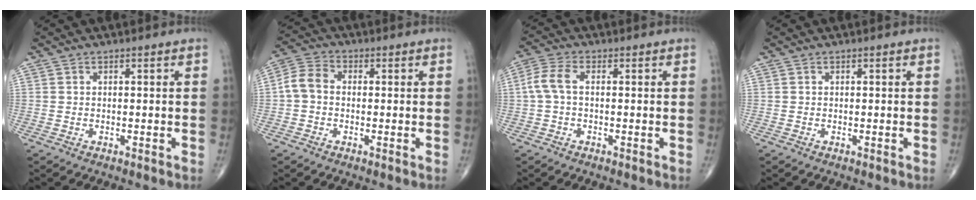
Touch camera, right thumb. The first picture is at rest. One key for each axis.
{"total": 5.6, "fx": -0.3, "fy": 4.2, "fz": 3.6, "tx": -0.066, "ty": 0.019, "tz": -0.018}
{"total": 4.9, "fx": 0.1, "fy": 2.6, "fz": 4.1, "tx": -0.104, "ty": 0.015, "tz": -0.004}
{"total": 0.0}